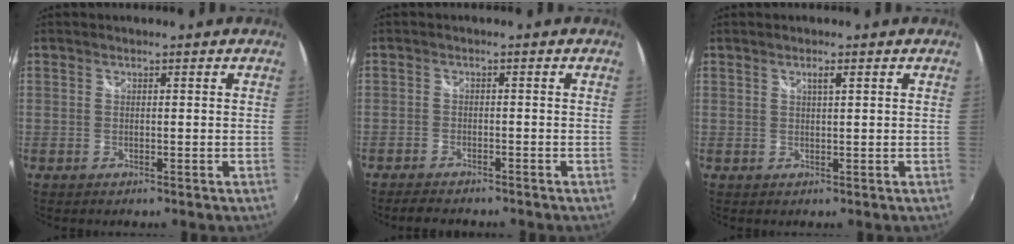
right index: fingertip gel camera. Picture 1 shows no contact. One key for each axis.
{"total": 4.2, "fx": -3.8, "fy": 1.3, "fz": 1.3, "tx": -0.044, "ty": -0.006, "tz": -0.063}
{"total": 1.5, "fx": 0.7, "fy": -0.1, "fz": 1.3, "tx": -0.020, "ty": 0.001, "tz": 0.011}